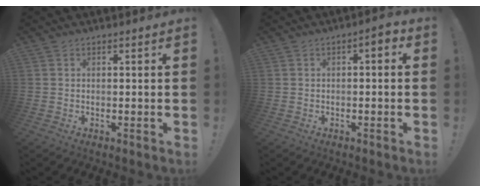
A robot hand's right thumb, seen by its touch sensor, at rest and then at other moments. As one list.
[{"total": 2.5, "force": [-0.6, 0.9, 2.3], "torque": [-0.035, 0.005, -0.014]}]